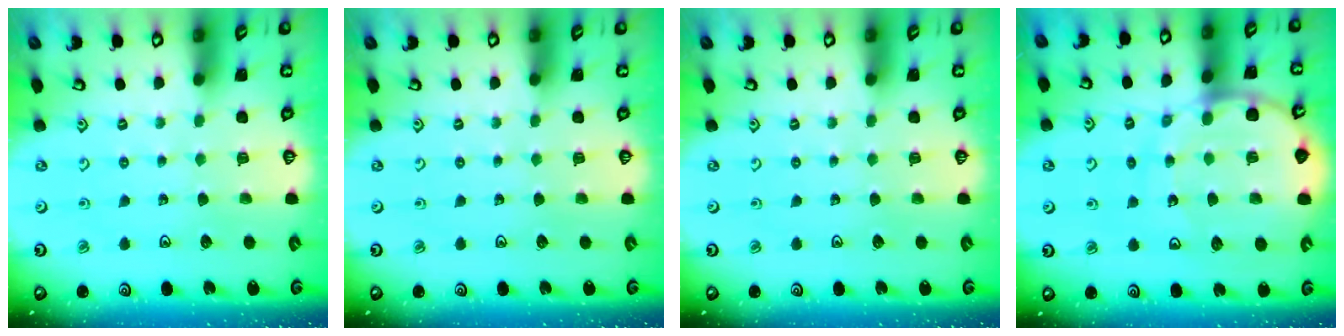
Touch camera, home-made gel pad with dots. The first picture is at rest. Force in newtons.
{"total": 0.0}
{"total": 0.0}
{"total": 12.1, "press": 12.0, "slide": 1.6}